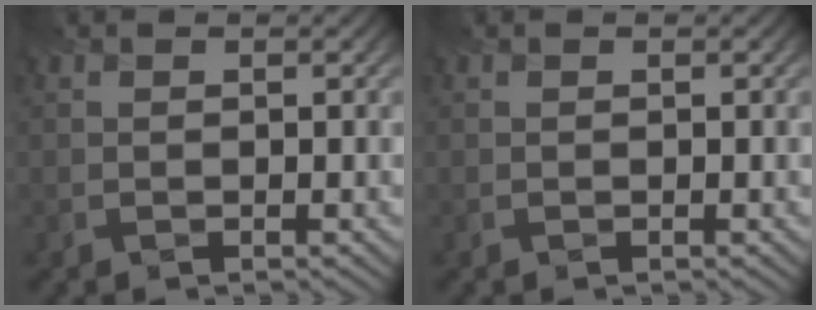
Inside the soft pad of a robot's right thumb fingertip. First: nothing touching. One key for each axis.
{"total": 0.0}